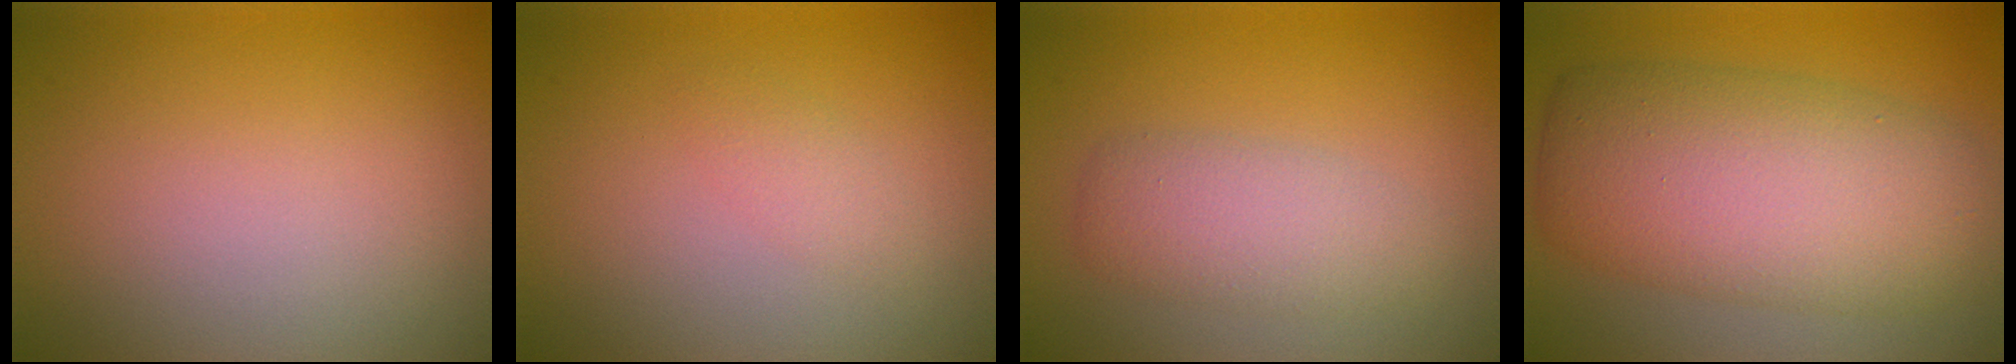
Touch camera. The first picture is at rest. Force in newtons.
{"total": 1.3, "press": 1.3, "slide": 0.0}
{"total": 3.4, "press": 3.4, "slide": 0.1}
{"total": 10.5, "press": 10.5, "slide": 0.2}